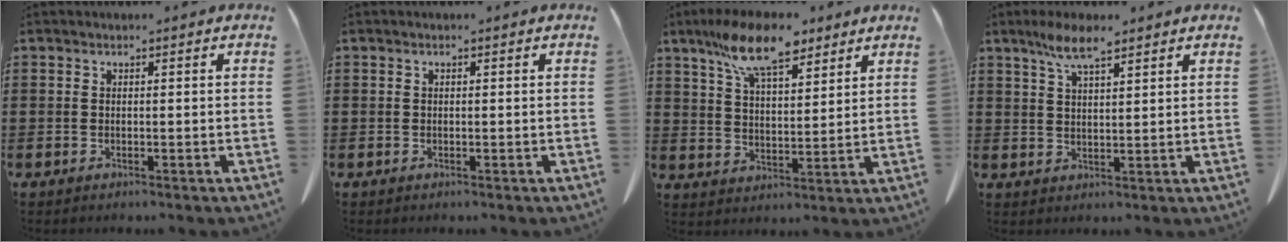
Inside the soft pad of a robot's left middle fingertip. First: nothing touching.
{"total": 0.0}
{"total": 11.5, "force": [8.5, 3.4, 6.9], "torque": [-0.148, -0.015, 0.154]}
{"total": 5.7, "force": [3.8, 1.3, 4.1], "torque": [-0.088, 0.003, 0.067]}